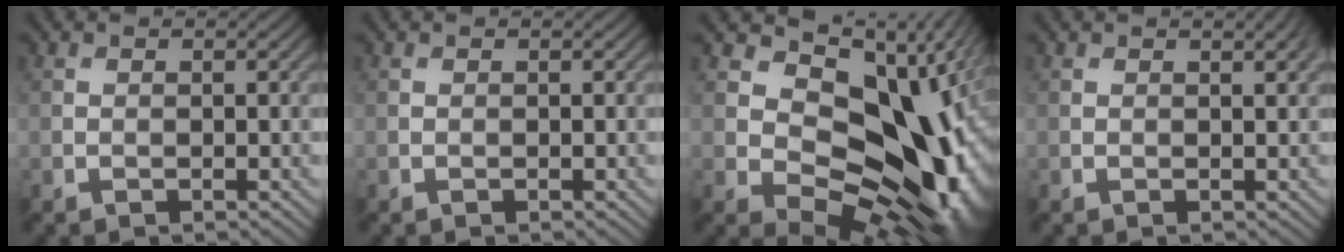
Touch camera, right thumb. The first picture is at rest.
{"total": 0.0}
{"total": 18.0, "force": [3.6, 11.2, 13.6], "torque": [-0.166, -0.004, 0.074]}
{"total": 1.4, "force": [0.8, 0.2, 1.1], "torque": [-0.014, 0.000, 0.011]}